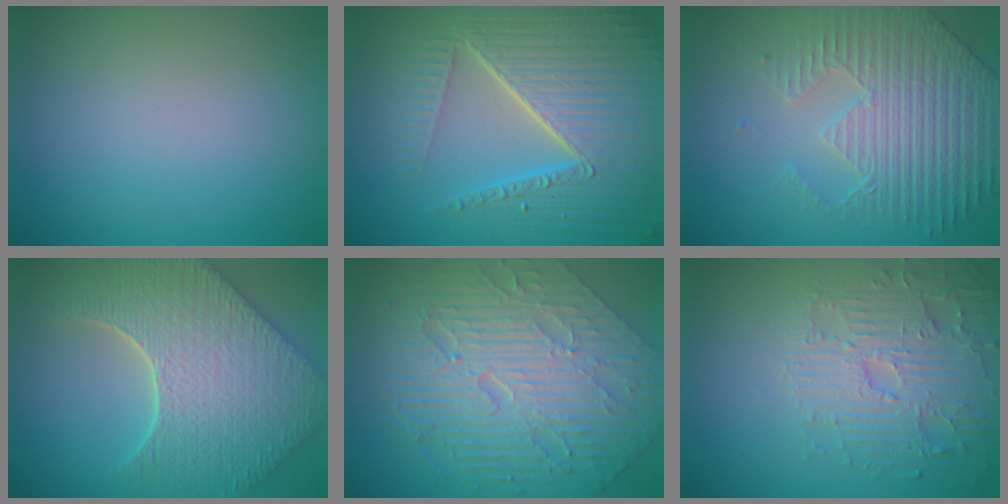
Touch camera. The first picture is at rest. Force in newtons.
{"total": 10.0, "press": 6.5, "slide": 7.6}
{"total": 4.7, "press": 4.5, "slide": 1.3}
{"total": 8.8, "press": 7.2, "slide": 5.0}
{"total": 10.8, "press": 7.2, "slide": 8.1}
{"total": 4.5, "press": 4.1, "slide": 1.8}